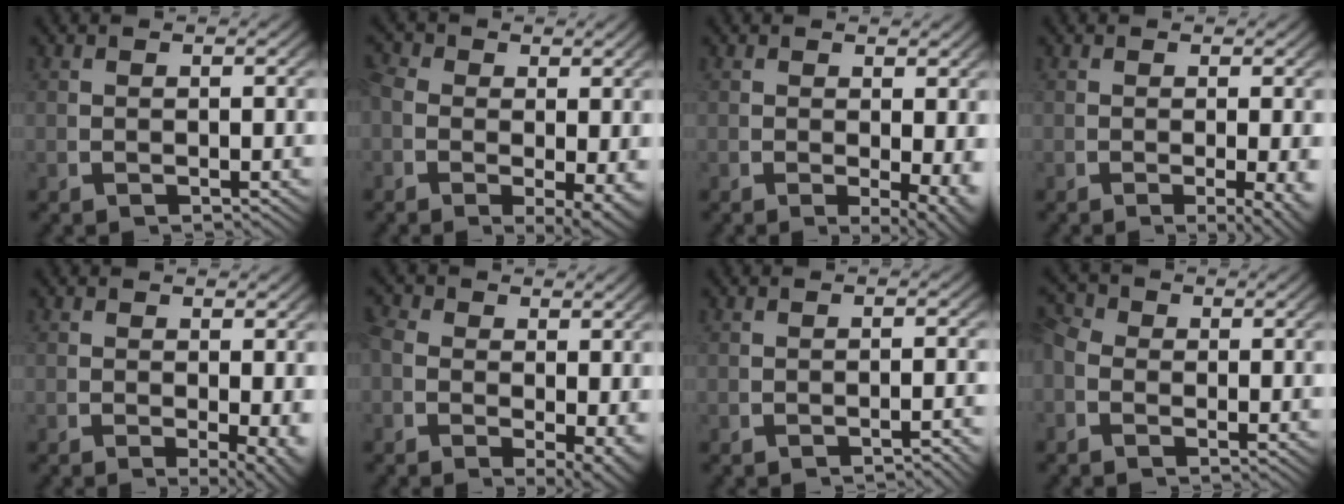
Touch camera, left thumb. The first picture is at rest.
{"total": 4.9, "force": [-0.4, 3.0, 3.8], "torque": [-0.060, -0.025, -0.001]}
{"total": 3.4, "force": [-0.2, 1.5, 3.0], "torque": [-0.040, -0.021, 0.005]}
{"total": 2.9, "force": [-0.8, 0.7, 2.7], "torque": [-0.038, -0.012, -0.007]}
{"total": 3.0, "force": [-0.4, 1.2, 2.8], "torque": [-0.040, -0.021, 0.003]}
{"total": 4.7, "force": [0.1, 3.0, 3.6], "torque": [-0.055, -0.025, 0.007]}
{"total": 1.7, "force": [-1.6, 0.0, 0.6], "torque": [-0.017, 0.001, -0.021]}
{"total": 2.8, "force": [-0.1, 2.4, 1.4], "torque": [-0.040, -0.011, -0.006]}